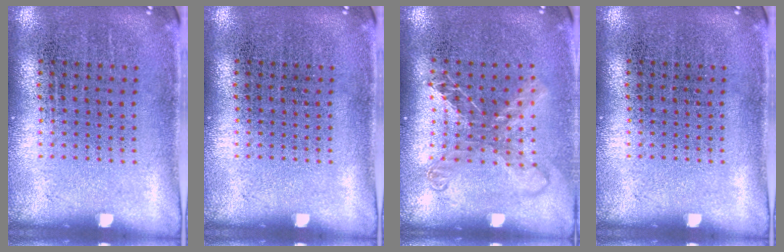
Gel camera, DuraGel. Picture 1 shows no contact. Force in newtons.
{"total": 0.0}
{"total": 1.6, "press": 1.3, "slide": 0.9}
{"total": 0.0}